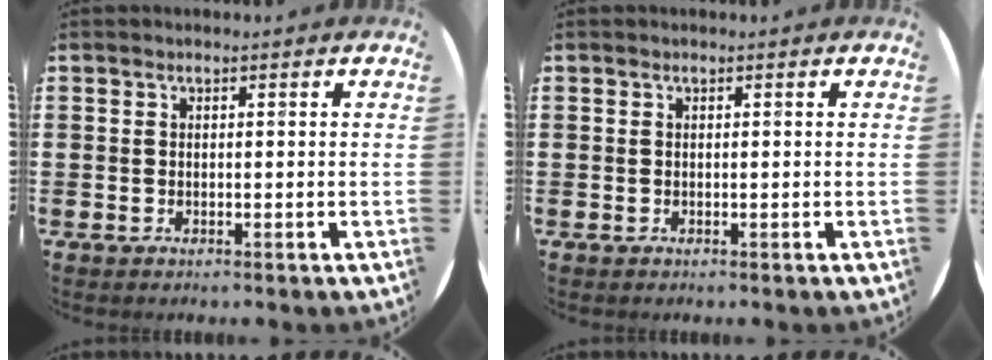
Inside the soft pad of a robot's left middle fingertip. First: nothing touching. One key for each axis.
{"total": 0.0}